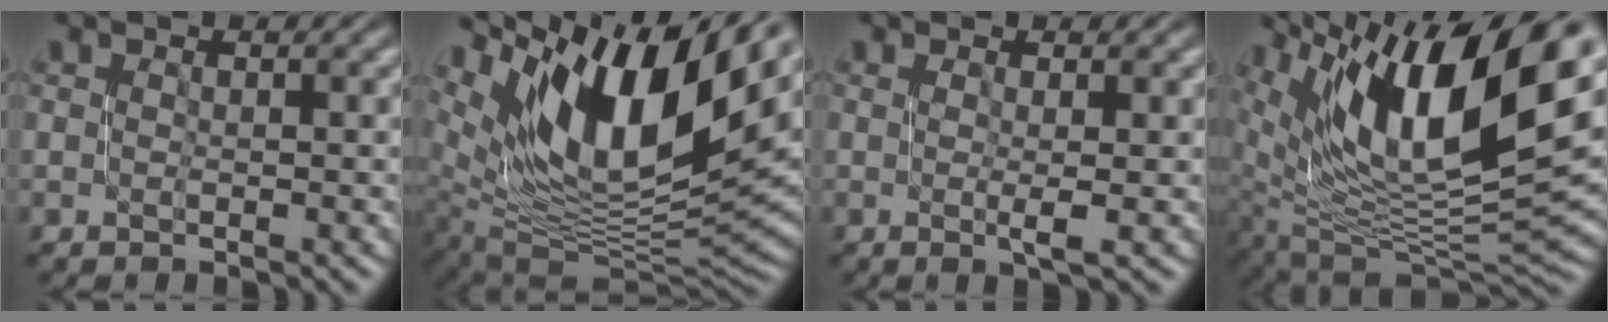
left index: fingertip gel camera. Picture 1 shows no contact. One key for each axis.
{"total": 15.2, "fx": 7.0, "fy": 6.6, "fz": 11.7, "tx": -0.207, "ty": 0.008, "tz": 0.123}
{"total": 1.6, "fx": 0.0, "fy": 0.3, "fz": 1.5, "tx": -0.025, "ty": -0.004, "tz": 0.001}
{"total": 16.0, "fx": 6.5, "fy": 6.2, "fz": 13.2, "tx": -0.234, "ty": 0.009, "tz": 0.117}